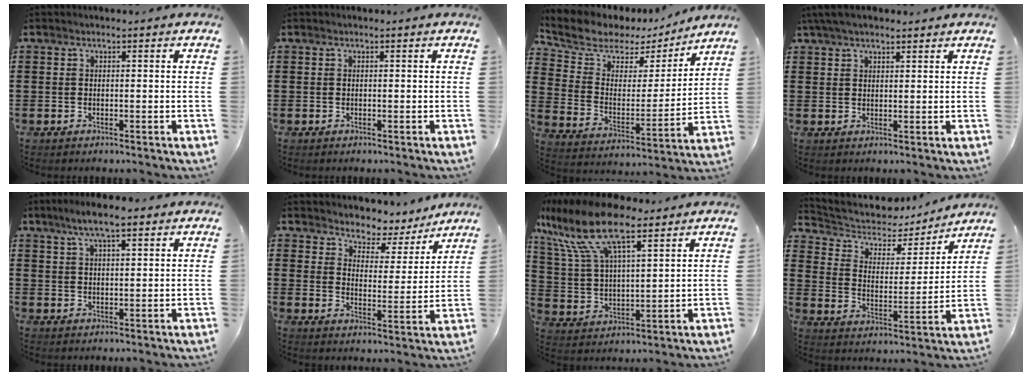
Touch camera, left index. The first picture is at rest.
{"total": 0.0}
{"total": 7.0, "force": [5.7, 3.8, 1.6], "torque": [-0.075, -0.033, 0.097]}
{"total": 3.9, "force": [3.1, 1.1, 2.0], "torque": [-0.046, 0.001, 0.059]}
{"total": 5.9, "force": [4.1, 1.3, 4.0], "torque": [-0.086, 0.005, 0.072]}
{"total": 4.0, "force": [3.8, 1.2, -0.2], "torque": [-0.026, -0.031, 0.059]}
{"total": 13.9, "force": [9.5, 4.8, 9.0], "torque": [-0.216, -0.023, 0.166]}
{"total": 5.1, "force": [4.2, 2.8, 1.0], "torque": [-0.052, -0.027, 0.067]}